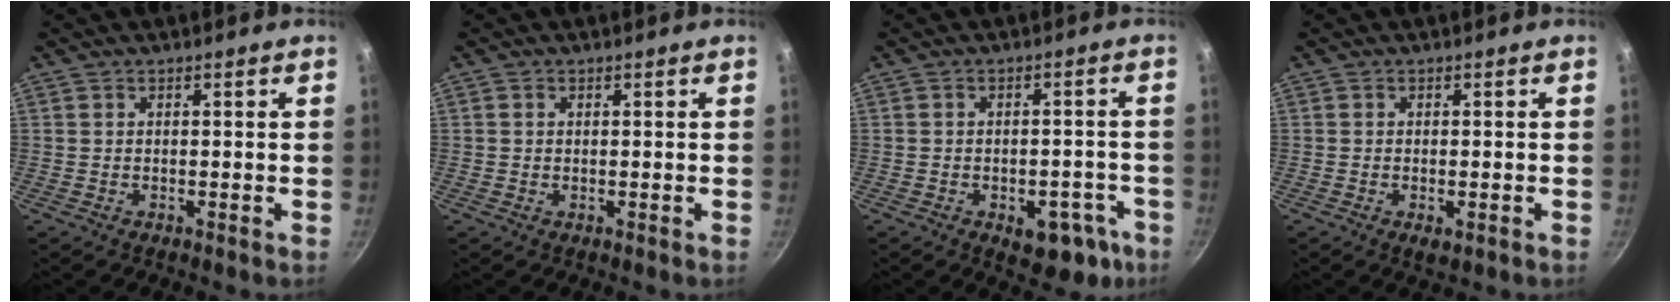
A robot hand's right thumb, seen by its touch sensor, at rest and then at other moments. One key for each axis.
{"total": 0.6, "fx": 0.2, "fy": 0.5, "fz": 0.2, "tx": -0.003, "ty": 0.002, "tz": 0.002}
{"total": 10.0, "fx": -4.7, "fy": 6.0, "fz": 6.6, "tx": -0.034, "ty": 0.028, "tz": -0.046}
{"total": 2.2, "fx": -0.8, "fy": 1.0, "fz": 1.8, "tx": -0.031, "ty": -0.006, "tz": -0.011}